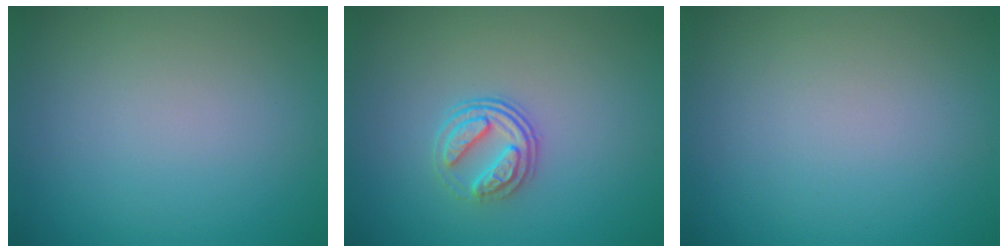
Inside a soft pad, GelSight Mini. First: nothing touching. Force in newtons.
{"total": 2.5, "press": 1.9, "slide": 1.6}
{"total": 0.0}